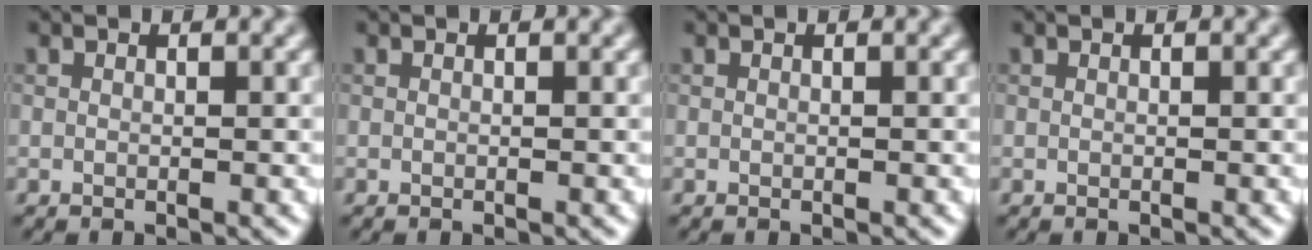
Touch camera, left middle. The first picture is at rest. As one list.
[{"total": 0.0}, {"total": 0.0}, {"total": 0.0}]